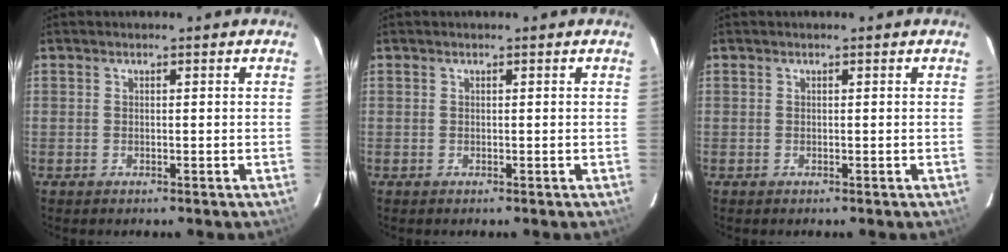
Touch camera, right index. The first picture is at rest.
{"total": 0.0}
{"total": 0.0}